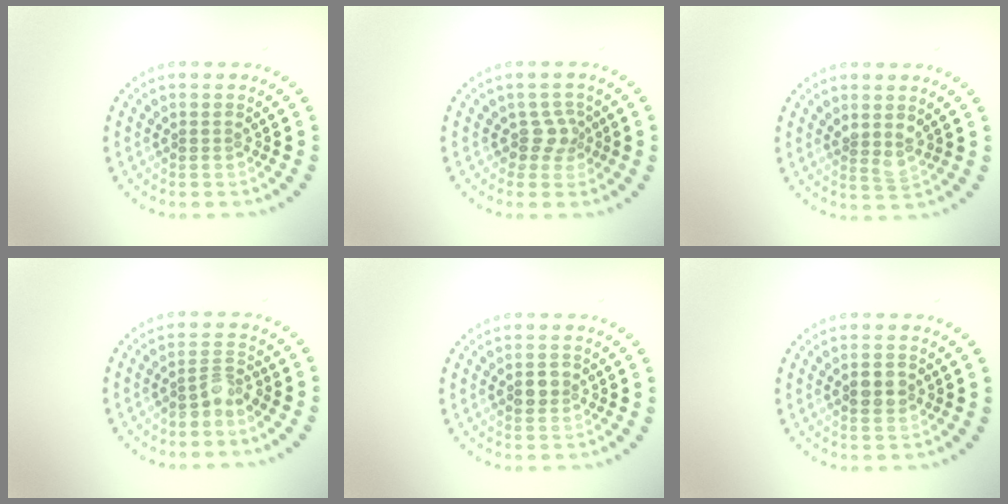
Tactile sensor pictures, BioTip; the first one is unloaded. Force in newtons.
{"total": 1.9, "press": 1.4, "slide": 1.3}
{"total": 1.6, "press": 1.3, "slide": 0.9}
{"total": 2.0, "press": 1.6, "slide": 1.3}
{"total": 1.7, "press": 1.7, "slide": 0.2}
{"total": 2.5, "press": 2.5, "slide": 0.2}